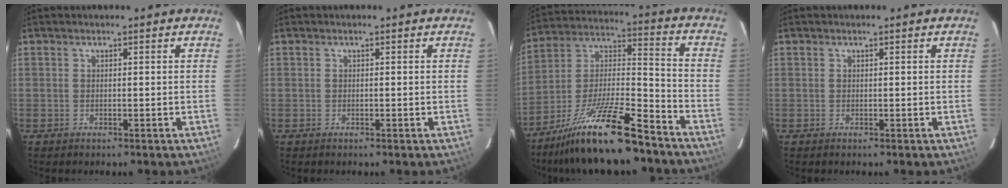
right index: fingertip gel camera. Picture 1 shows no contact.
{"total": 0.0}
{"total": 17.9, "force": [-13.3, 1.6, 11.8], "torque": [-0.239, -0.021, -0.238]}
{"total": 0.0}